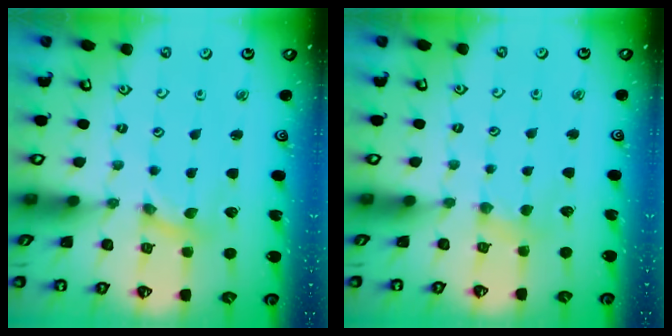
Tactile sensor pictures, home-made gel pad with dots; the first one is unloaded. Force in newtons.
{"total": 2.9, "press": 2.9, "slide": 0.4}